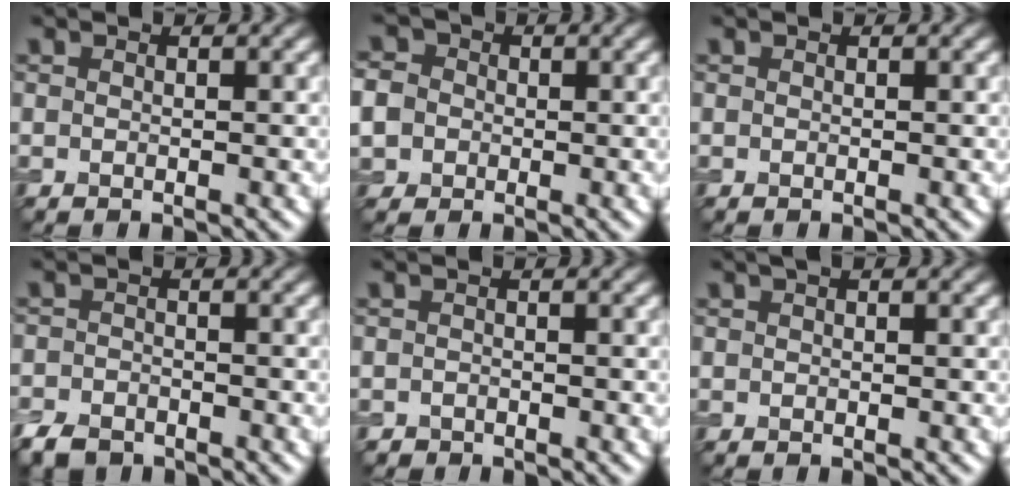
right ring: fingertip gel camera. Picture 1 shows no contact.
{"total": 5.9, "force": [-0.1, 5.4, 2.3], "torque": [-0.051, 0.022, -0.033]}
{"total": 0.0}
{"total": 3.2, "force": [-2.6, 1.6, 1.0], "torque": [-0.017, -0.007, -0.056]}
{"total": 0.7, "force": [-0.6, 0.4, -0.1], "torque": [0.005, -0.002, -0.011]}
{"total": 0.5, "force": [0.3, 0.2, 0.4], "torque": [-0.007, 0.007, 0.005]}